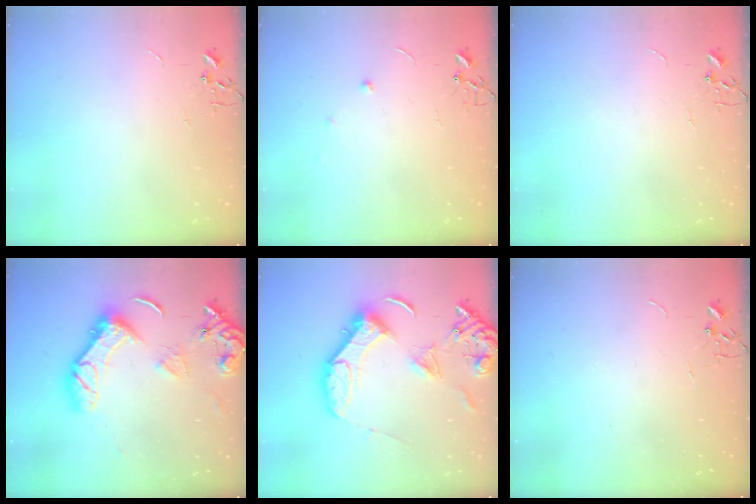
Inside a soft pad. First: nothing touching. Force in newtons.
{"total": 3.8, "press": 3.7, "slide": 0.6}
{"total": 0.0}
{"total": 16.2, "press": 16.1, "slide": 1.8}
{"total": 16.4, "press": 16.3, "slide": 1.6}
{"total": 0.0}